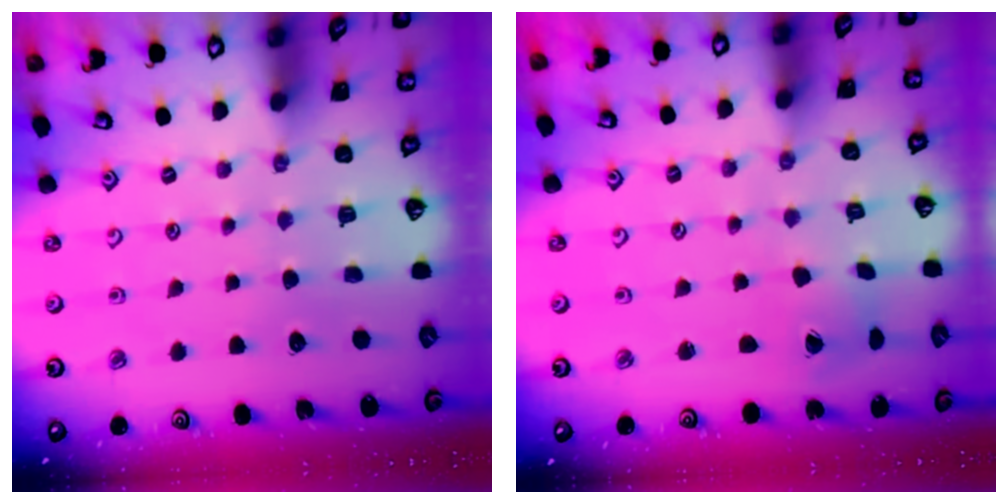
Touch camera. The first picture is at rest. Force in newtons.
{"total": 2.9, "press": 2.9, "slide": 0.4}